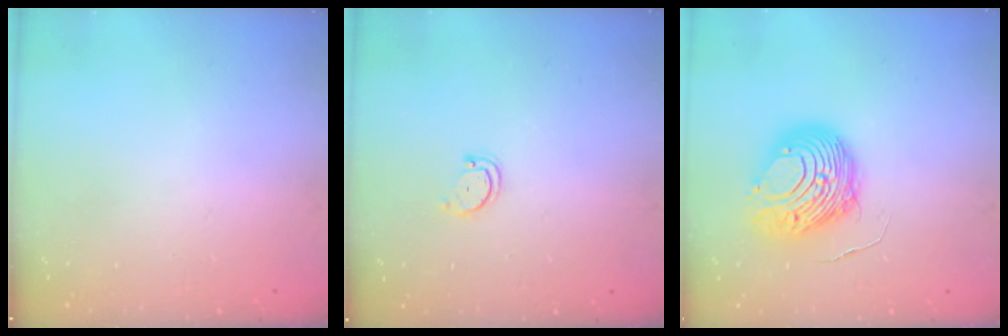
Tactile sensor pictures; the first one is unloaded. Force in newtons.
{"total": 2.8, "press": 2.8, "slide": 0.3}
{"total": 10.6, "press": 10.5, "slide": 1.4}